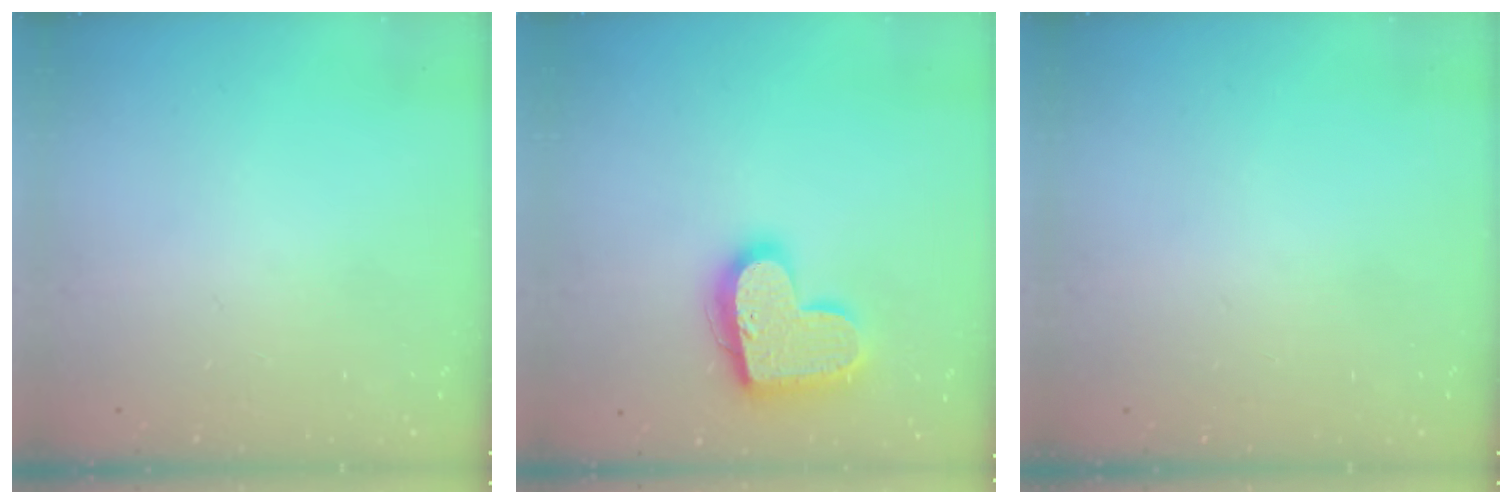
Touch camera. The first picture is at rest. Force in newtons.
{"total": 17.8, "press": 17.8, "slide": 1.2}
{"total": 0.0}